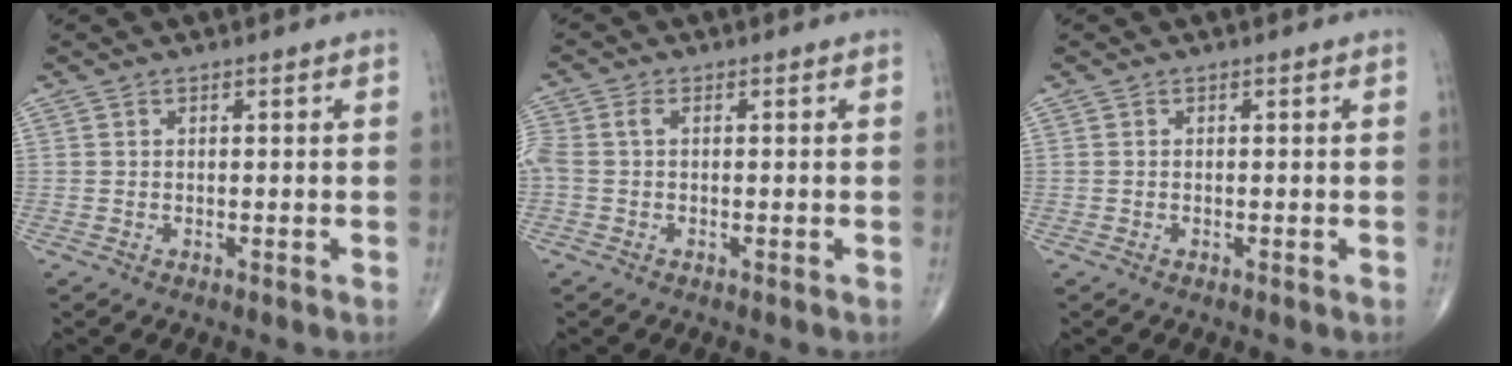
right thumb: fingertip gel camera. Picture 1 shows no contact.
{"total": 4.2, "force": [0.2, 2.5, 3.4], "torque": [-0.103, 0.018, 0.004]}
{"total": 0.0}